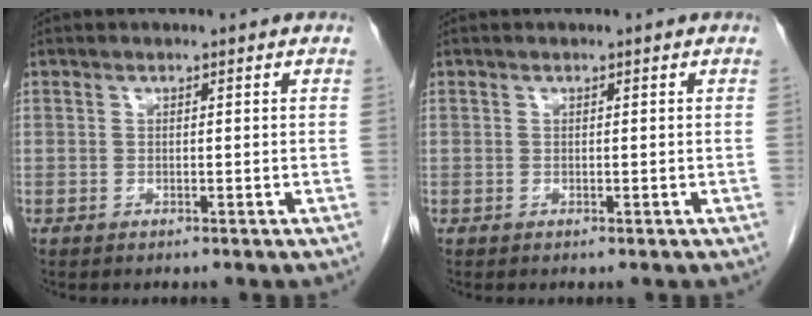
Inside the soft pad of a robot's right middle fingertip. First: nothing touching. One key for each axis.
{"total": 0.0}